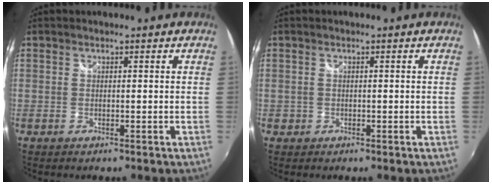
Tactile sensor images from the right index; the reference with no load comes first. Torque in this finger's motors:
{"motor_torque": [0.16, -0.14, -0.01, 0.01]}